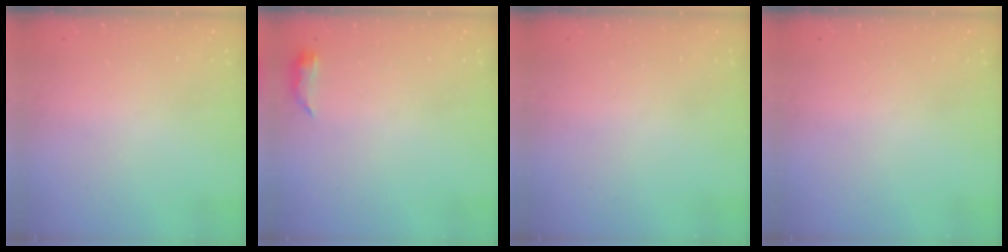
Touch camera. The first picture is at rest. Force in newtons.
{"total": 4.2, "press": 3.6, "slide": 2.0}
{"total": 0.0}
{"total": 0.0}